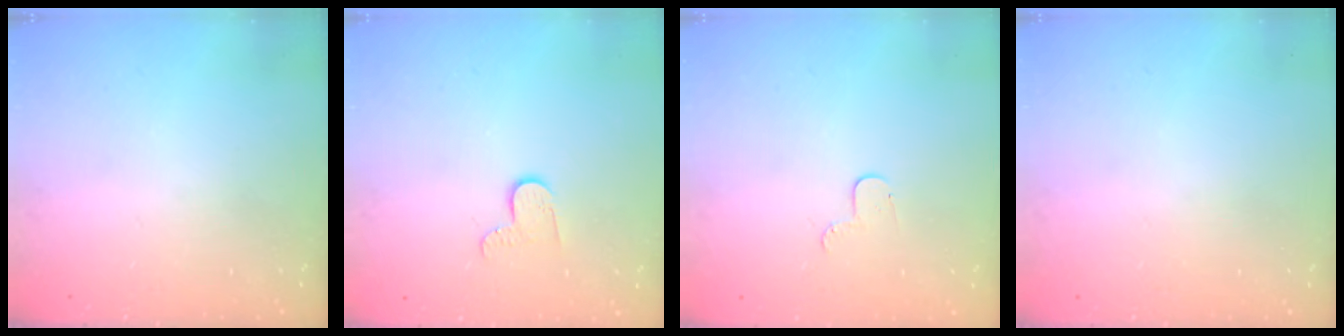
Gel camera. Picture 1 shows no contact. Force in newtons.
{"total": 6.4, "press": 6.4, "slide": 0.5}
{"total": 4.0, "press": 4.0, "slide": 0.4}
{"total": 0.8, "press": 0.8, "slide": 0.1}